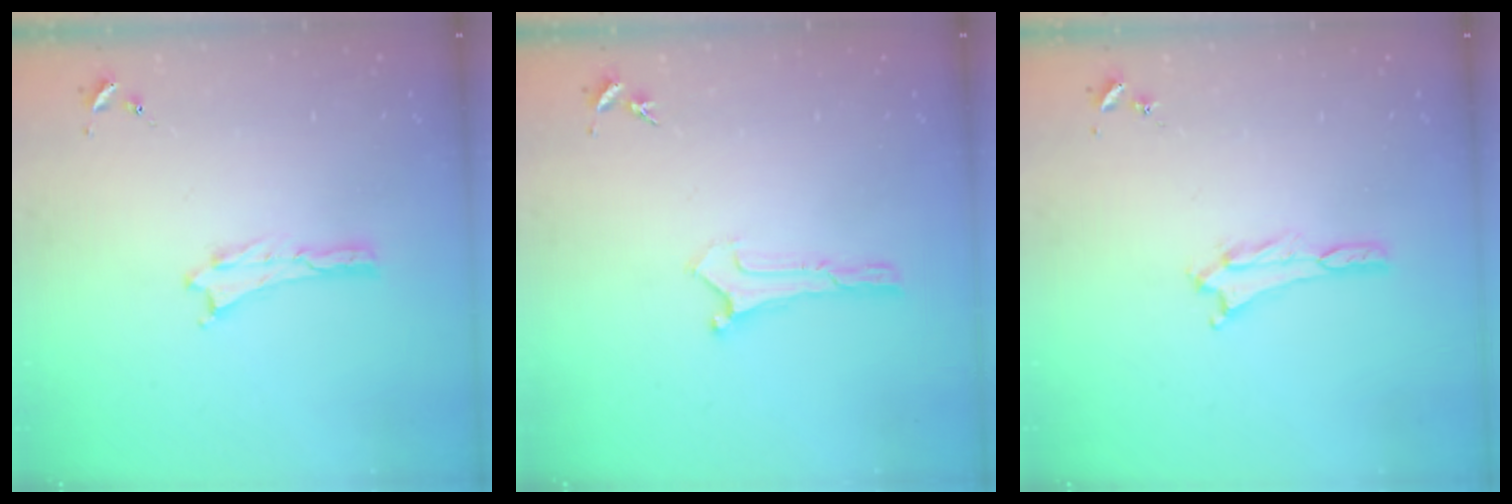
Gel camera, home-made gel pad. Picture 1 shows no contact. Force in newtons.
{"total": 0.0}
{"total": 0.7, "press": 0.7, "slide": 0.2}